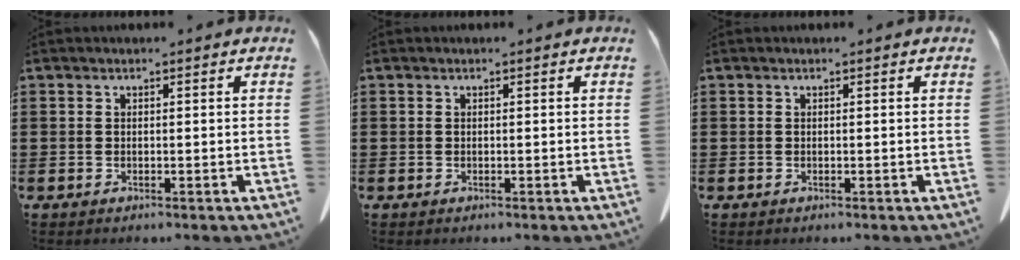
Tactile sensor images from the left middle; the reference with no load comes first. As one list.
[{"total": 0.0}, {"total": 0.0}]